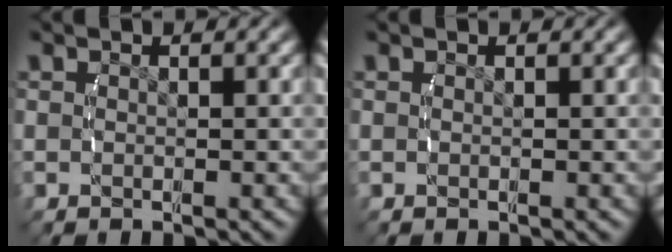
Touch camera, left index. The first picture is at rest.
{"total": 0.0}